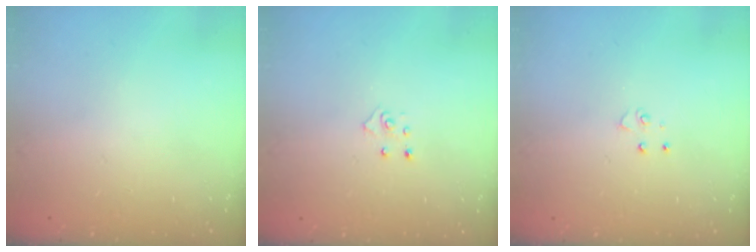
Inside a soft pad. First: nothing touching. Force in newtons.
{"total": 3.9, "press": 3.9, "slide": 0.3}
{"total": 4.1, "press": 4.1, "slide": 0.5}